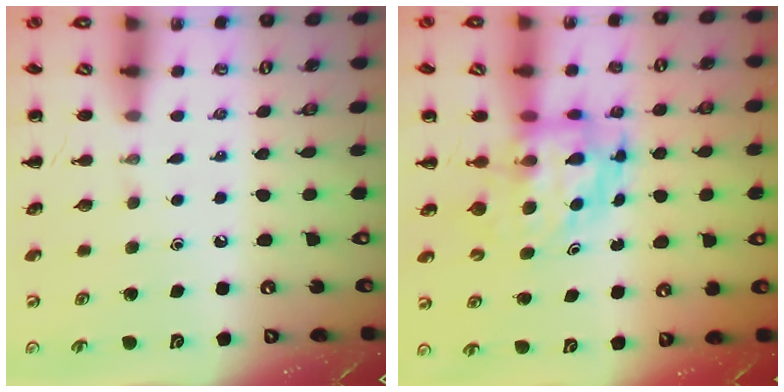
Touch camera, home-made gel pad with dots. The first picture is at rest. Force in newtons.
{"total": 5.0, "press": 4.8, "slide": 1.3}